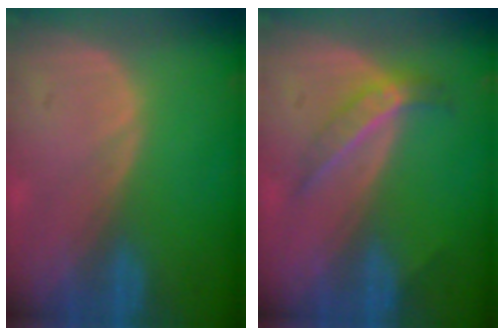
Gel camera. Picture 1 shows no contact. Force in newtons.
{"total": 4.4, "press": 3.9, "slide": 2.0}